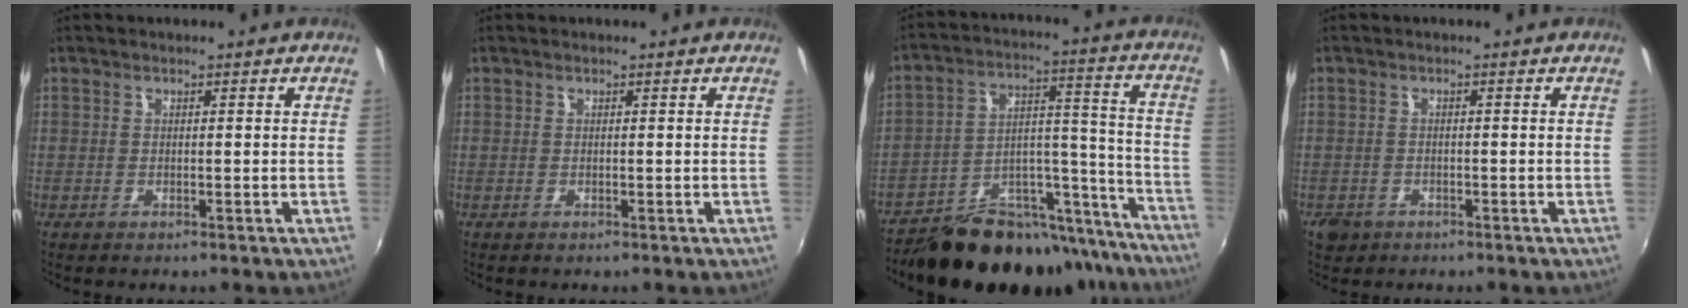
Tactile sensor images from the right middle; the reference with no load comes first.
{"total": 0.0}
{"total": 23.2, "force": [-19.2, 9.3, 9.1], "torque": [-0.126, 0.056, -0.260]}
{"total": 2.9, "force": [-1.7, 2.2, 0.9], "torque": [-0.029, -0.002, -0.027]}